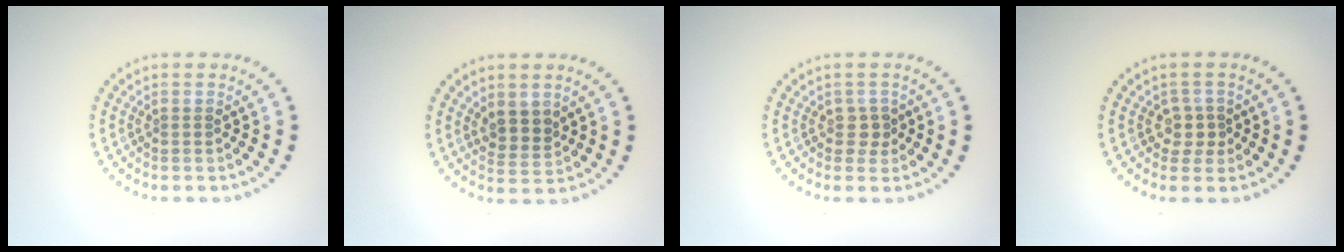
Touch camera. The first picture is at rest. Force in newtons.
{"total": 2.3, "press": 2.0, "slide": 1.2}
{"total": 1.3, "press": 1.0, "slide": 0.8}
{"total": 1.6, "press": 1.2, "slide": 1.0}